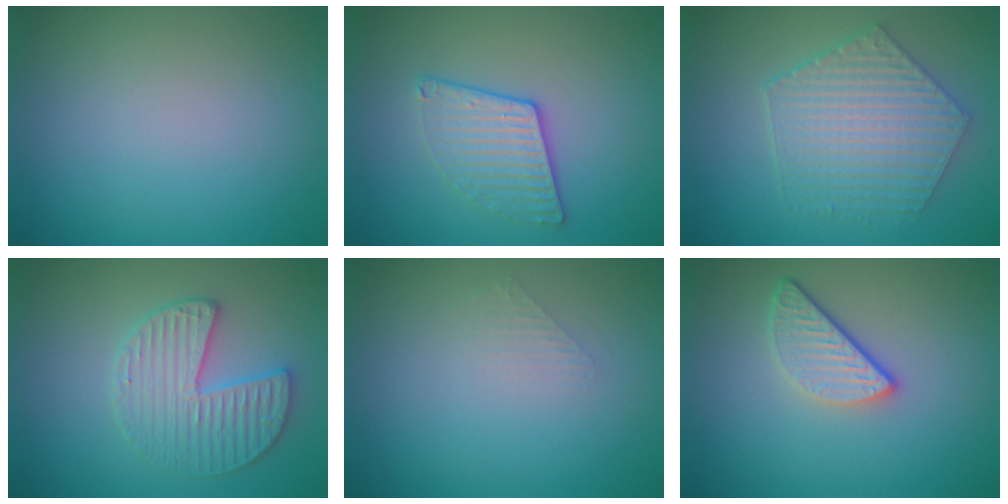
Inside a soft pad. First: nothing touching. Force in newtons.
{"total": 3.1, "press": 2.7, "slide": 1.5}
{"total": 5.4, "press": 4.5, "slide": 2.9}
{"total": 3.7, "press": 3.6, "slide": 0.7}
{"total": 1.0, "press": 1.0, "slide": 0.1}
{"total": 3.2, "press": 2.6, "slide": 1.9}